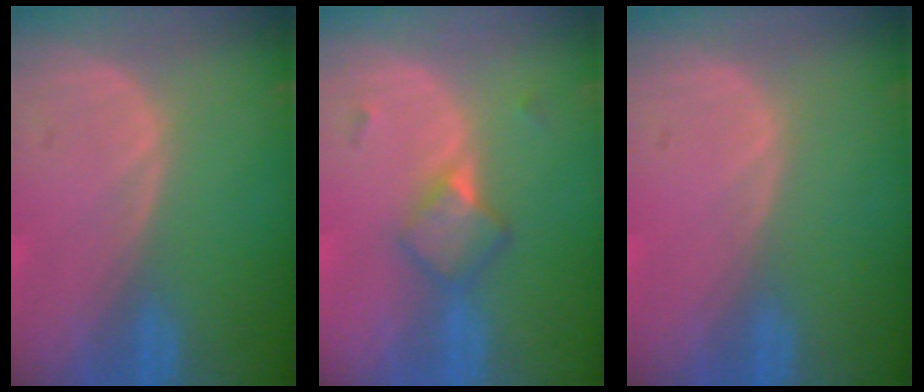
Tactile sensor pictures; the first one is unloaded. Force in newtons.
{"total": 4.8, "press": 4.2, "slide": 2.2}
{"total": 0.0}